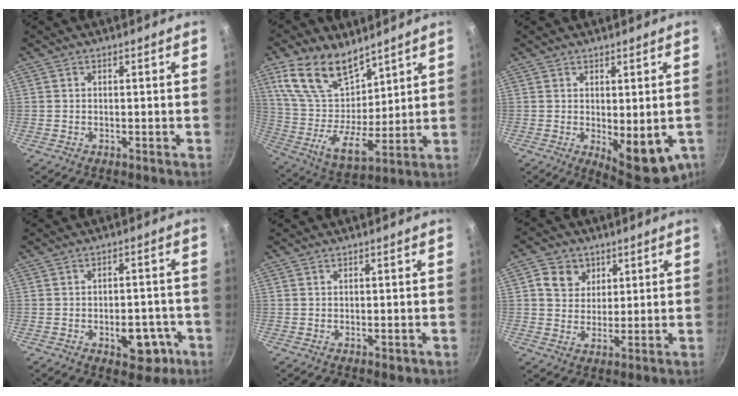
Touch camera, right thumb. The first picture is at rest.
{"total": 17.3, "force": [10.9, 9.2, 9.8], "torque": [-0.167, -0.066, 0.216]}
{"total": 10.7, "force": [-1.8, 4.9, 9.4], "torque": [-0.097, -0.008, -0.008]}
{"total": 8.1, "force": [-2.9, 5.0, 5.7], "torque": [-0.044, 0.018, -0.027]}
{"total": 0.9, "force": [0.0, 0.7, 0.6], "torque": [-0.004, -0.001, 0.001]}
{"total": 7.0, "force": [2.8, 5.9, 2.4], "torque": [-0.012, -0.003, 0.046]}